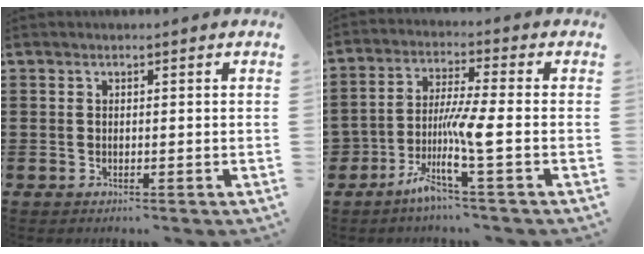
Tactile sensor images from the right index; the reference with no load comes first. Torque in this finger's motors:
{"motor_torque": [0.96, 1.18, 0.11, 0.10]}